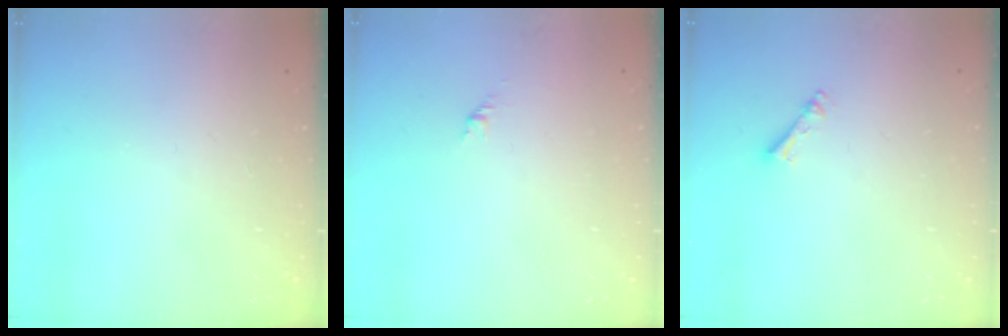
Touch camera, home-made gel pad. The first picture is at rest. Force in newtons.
{"total": 1.7, "press": 1.6, "slide": 0.7}
{"total": 2.5, "press": 2.5, "slide": 0.4}